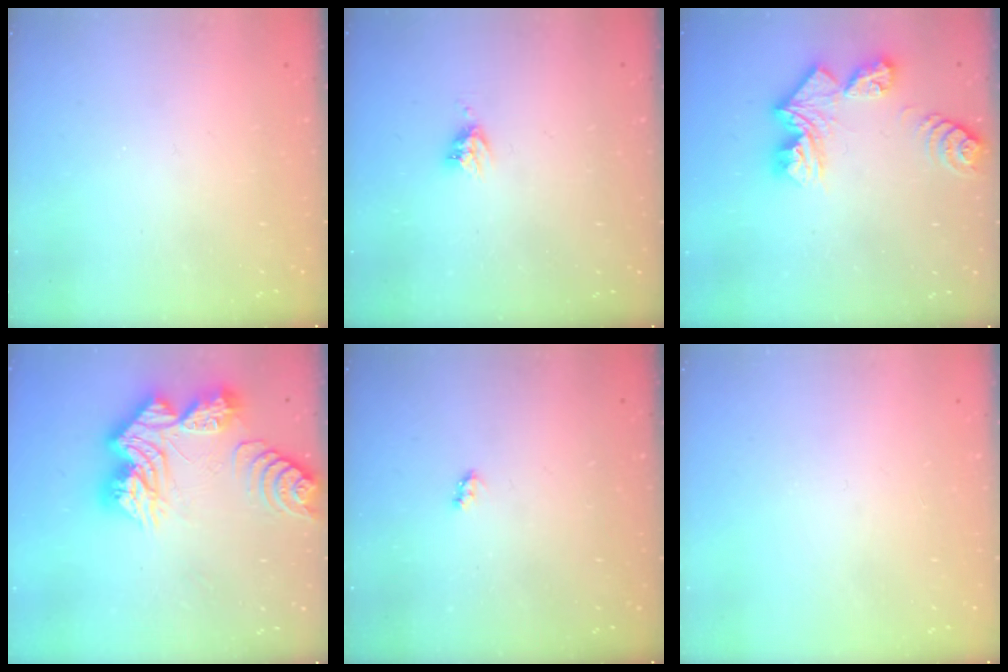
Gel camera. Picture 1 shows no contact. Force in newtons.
{"total": 4.5, "press": 4.5, "slide": 0.4}
{"total": 11.2, "press": 11.2, "slide": 1.4}
{"total": 21.6, "press": 21.5, "slide": 2.2}
{"total": 2.7, "press": 2.7, "slide": 0.4}
{"total": 0.0}